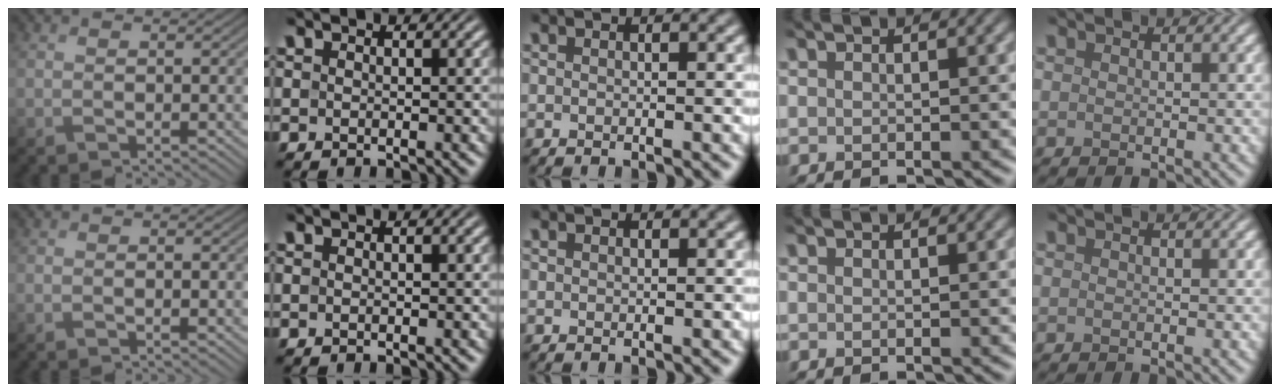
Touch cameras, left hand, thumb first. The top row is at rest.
{"thumb": {"total": 0.9, "force": [-0.3, 0.5, 0.7], "torque": [-0.010, 0.001, -0.004]}}